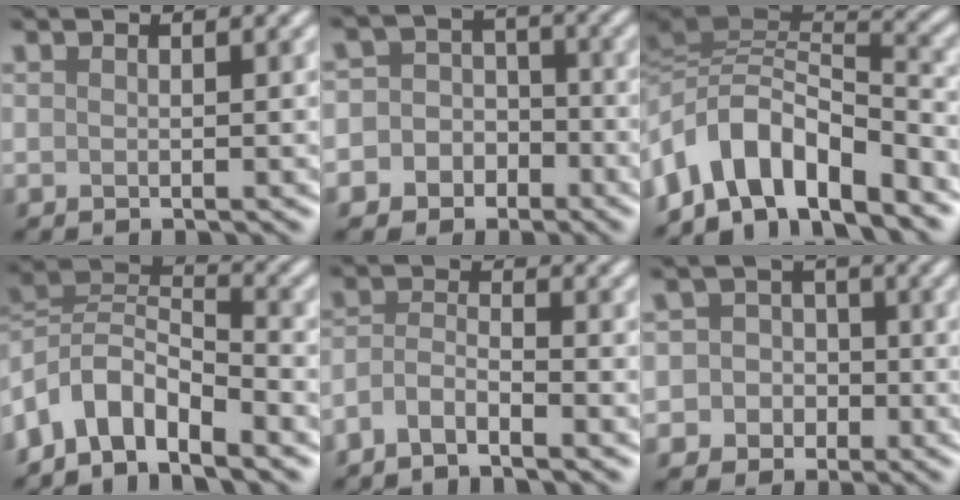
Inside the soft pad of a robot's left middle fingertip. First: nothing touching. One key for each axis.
{"total": 7.3, "fx": -3.3, "fy": 6.5, "fz": 1.1, "tx": -0.009, "ty": 0.004, "tz": -0.078}
{"total": 8.6, "fx": -4.2, "fy": 4.0, "fz": 6.4, "tx": -0.091, "ty": 0.013, "tz": -0.084}
{"total": 6.7, "fx": -4.1, "fy": 3.0, "fz": 4.3, "tx": -0.067, "ty": 0.009, "tz": -0.093}
{"total": 2.8, "fx": -2.2, "fy": 0.7, "fz": 1.6, "tx": -0.034, "ty": 0.002, "tz": -0.054}
{"total": 4.9, "fx": -1.4, "fy": 4.6, "fz": 0.9, "tx": 0.012, "ty": 0.011, "tz": -0.045}